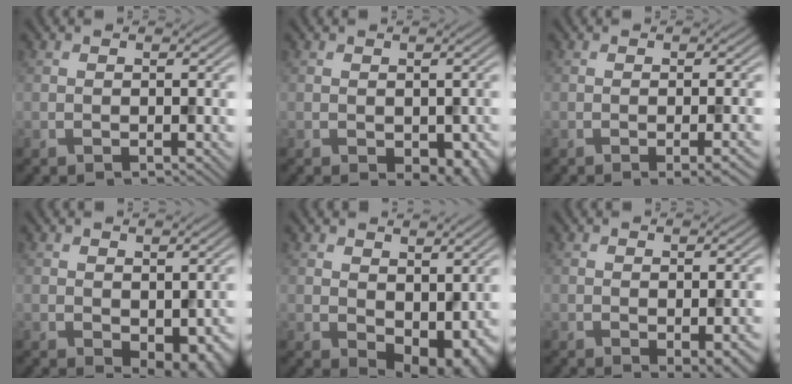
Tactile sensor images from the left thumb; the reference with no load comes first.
{"total": 4.4, "force": [-1.7, 2.5, 3.1], "torque": [-0.041, -0.022, -0.009]}
{"total": 3.2, "force": [-1.2, 0.8, 2.9], "torque": [-0.032, 0.004, -0.017]}
{"total": 4.4, "force": [-1.2, 2.6, 3.4], "torque": [-0.045, -0.017, -0.004]}
{"total": 7.1, "force": [0.5, 4.7, 5.4], "torque": [-0.074, -0.024, 0.023]}
{"total": 4.1, "force": [-1.6, 1.6, 3.4], "torque": [-0.046, -0.013, -0.011]}